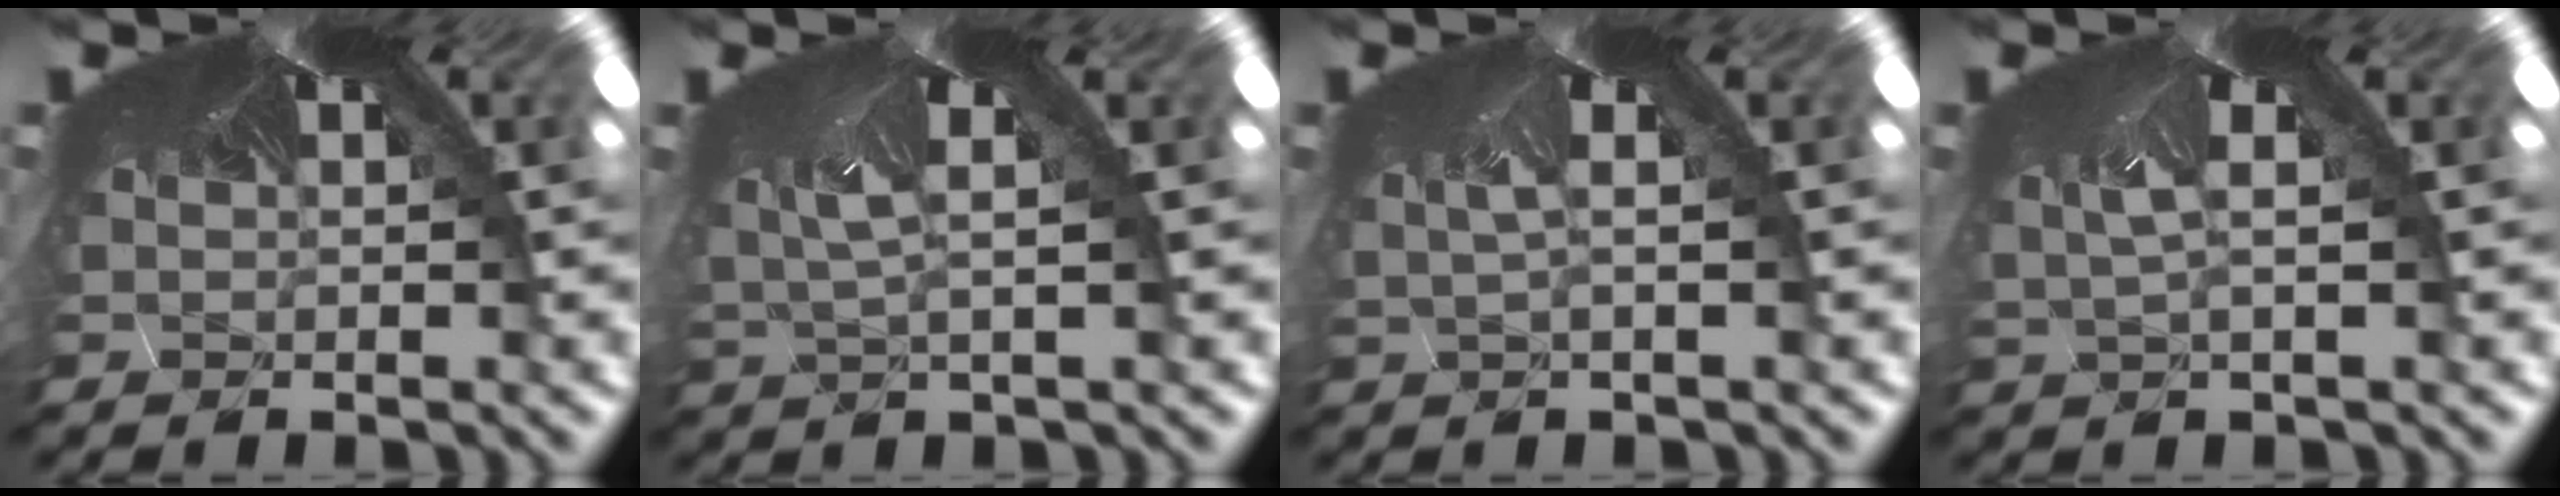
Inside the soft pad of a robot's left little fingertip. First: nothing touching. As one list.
[{"total": 2.3, "force": [-1.9, -1.4, -0.3], "torque": [-0.018, -0.026, -0.005]}, {"total": 2.0, "force": [-1.6, -1.2, 0.0], "torque": [0.009, -0.018, -0.010]}, {"total": 2.4, "force": [-1.9, -1.5, -0.2], "torque": [0.003, -0.023, -0.010]}]